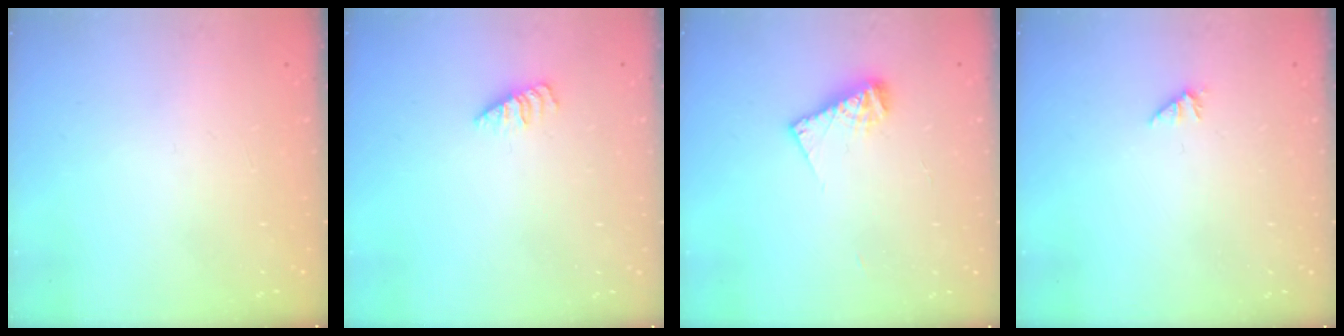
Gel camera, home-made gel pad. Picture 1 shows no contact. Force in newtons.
{"total": 1.2, "press": 1.1, "slide": 0.2}
{"total": 8.1, "press": 8.1, "slide": 0.9}
{"total": 0.0}